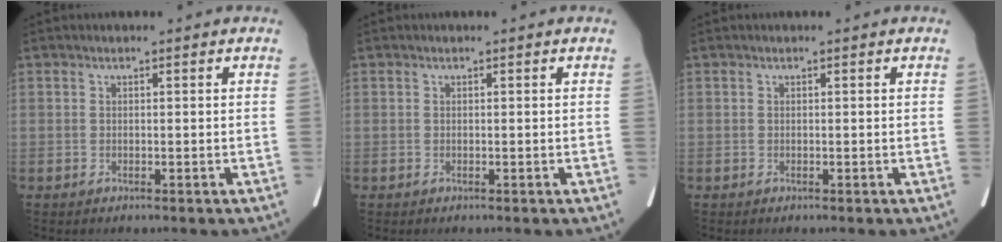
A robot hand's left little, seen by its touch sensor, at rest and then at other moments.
{"total": 0.0}
{"total": 0.0}